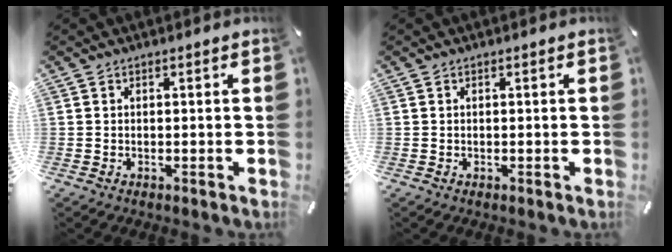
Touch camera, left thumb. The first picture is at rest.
{"total": 0.0}